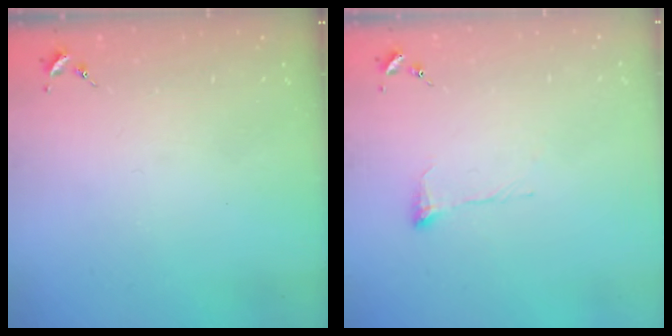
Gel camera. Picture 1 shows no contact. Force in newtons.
{"total": 6.9, "press": 6.9, "slide": 0.1}